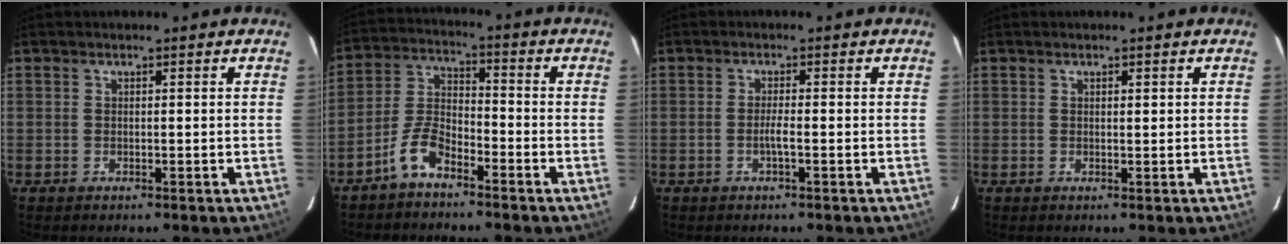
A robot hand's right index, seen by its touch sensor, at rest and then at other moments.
{"total": 6.3, "force": [-4.6, 2.4, 3.7], "torque": [-0.088, 0.007, -0.094]}
{"total": 1.8, "force": [-0.6, -0.1, 1.7], "torque": [-0.035, 0.000, -0.012]}
{"total": 0.6, "force": [0.3, 0.1, 0.5], "torque": [-0.010, -0.001, 0.005]}